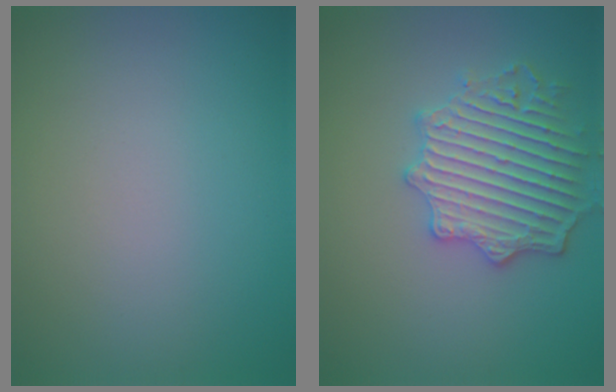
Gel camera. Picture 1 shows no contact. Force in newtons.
{"total": 4.9, "press": 4.5, "slide": 1.8}